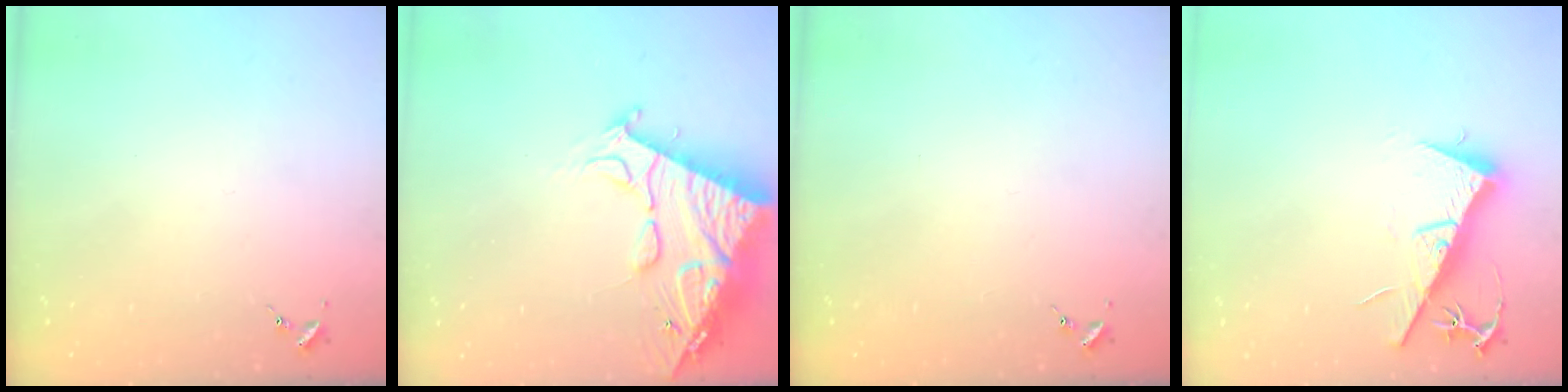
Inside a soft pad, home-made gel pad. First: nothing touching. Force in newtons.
{"total": 23.0, "press": 22.9, "slide": 2.5}
{"total": 0.0}
{"total": 12.5, "press": 12.5, "slide": 0.5}